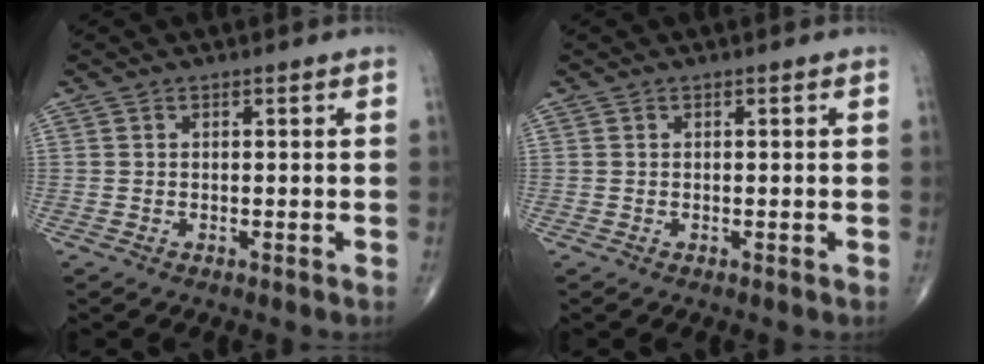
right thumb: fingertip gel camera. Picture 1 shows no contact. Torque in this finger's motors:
{"motor_torque": [0.02, -0.15, 0.10, 0.06, -0.02]}